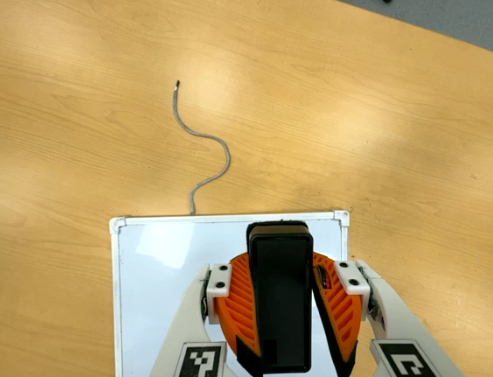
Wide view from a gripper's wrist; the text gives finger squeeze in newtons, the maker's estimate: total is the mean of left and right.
{"total": 10.2, "left": 9.5, "right": 10.9}